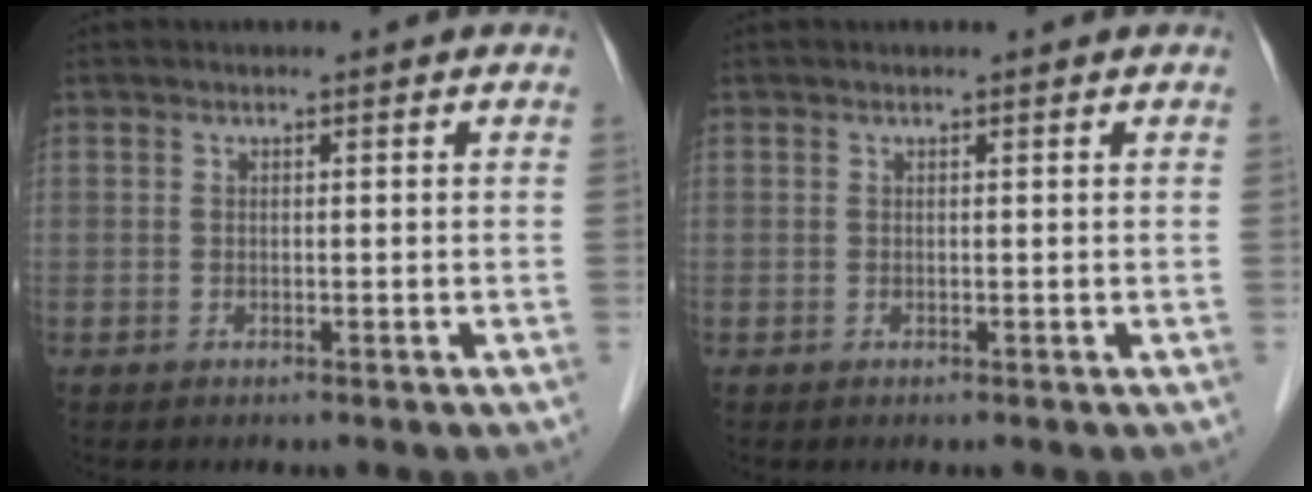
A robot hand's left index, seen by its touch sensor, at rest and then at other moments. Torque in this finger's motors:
{"motor_torque": [-0.21, -0.07, 0.02, -0.01]}